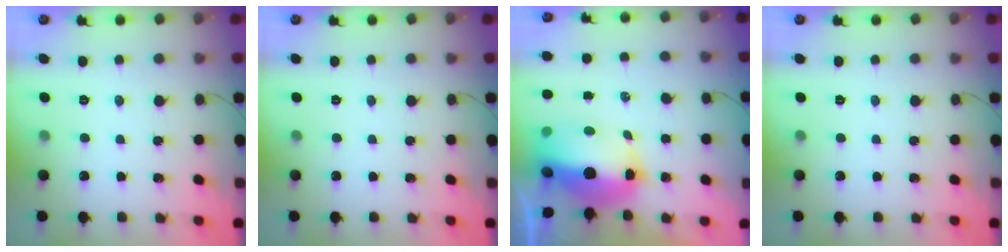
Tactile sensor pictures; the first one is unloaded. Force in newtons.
{"total": 0.0}
{"total": 14.2, "press": 14.0, "slide": 2.1}
{"total": 0.0}